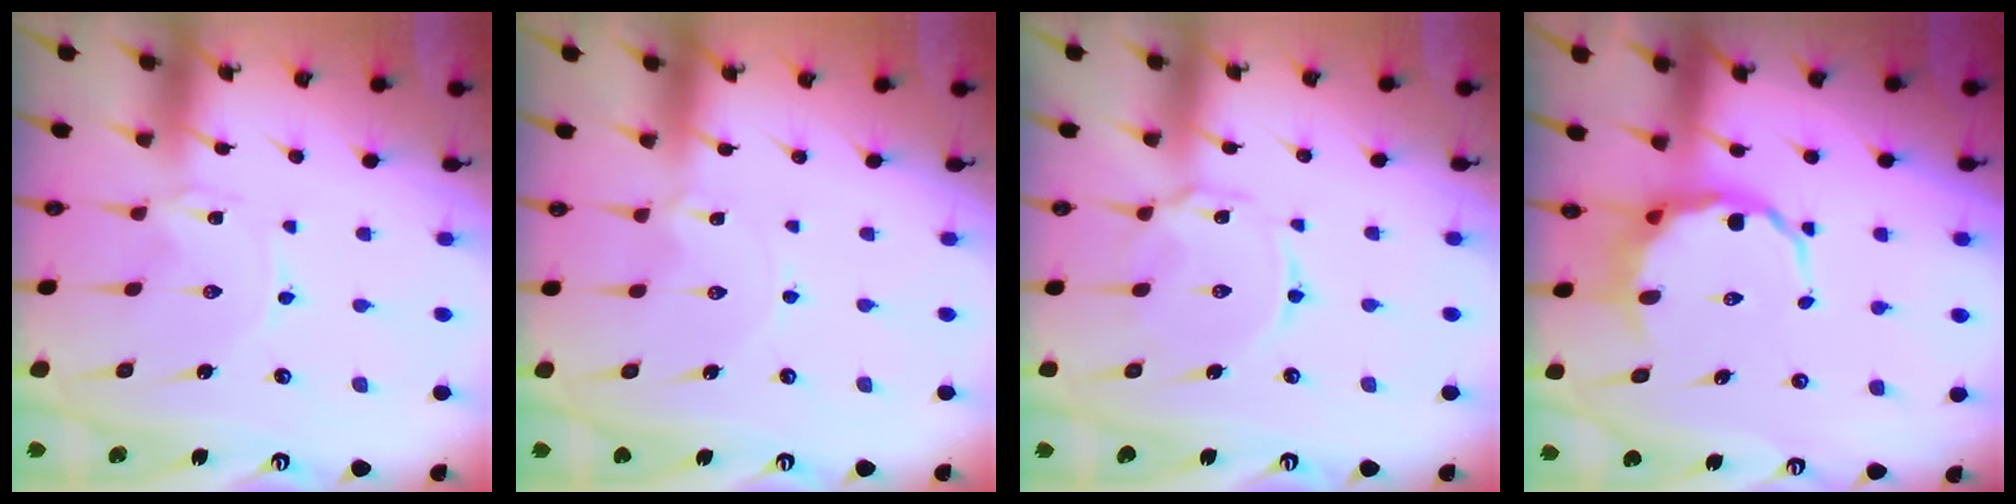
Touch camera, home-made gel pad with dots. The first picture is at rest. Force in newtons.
{"total": 0.8, "press": 0.8, "slide": 0.1}
{"total": 6.1, "press": 6.1, "slide": 0.4}
{"total": 7.2, "press": 6.9, "slide": 1.8}